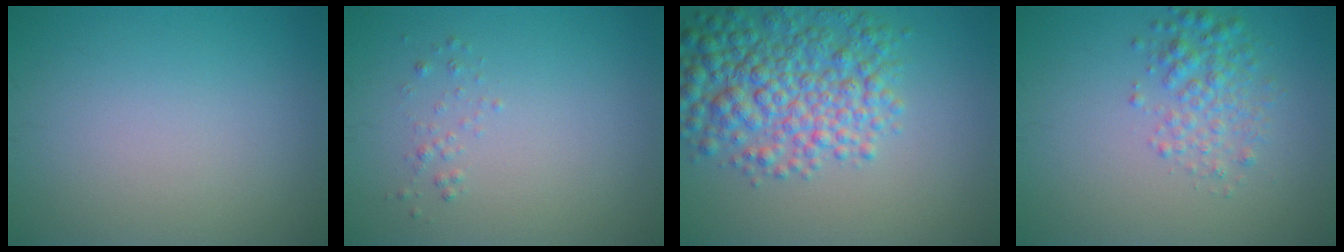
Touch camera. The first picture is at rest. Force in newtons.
{"total": 0.7, "press": 0.7, "slide": 0.1}
{"total": 7.2, "press": 7.2, "slide": 0.2}
{"total": 2.8, "press": 2.8, "slide": 0.0}